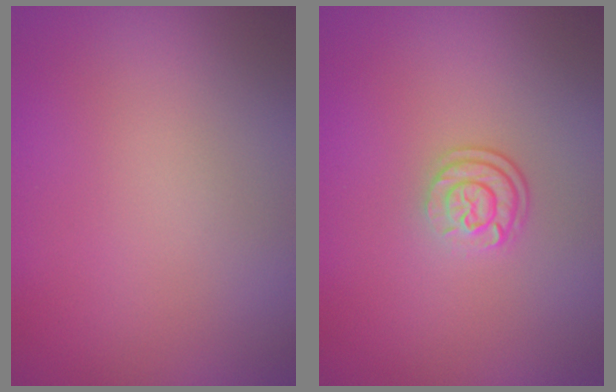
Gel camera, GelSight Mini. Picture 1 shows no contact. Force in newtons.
{"total": 2.5, "press": 1.9, "slide": 1.7}